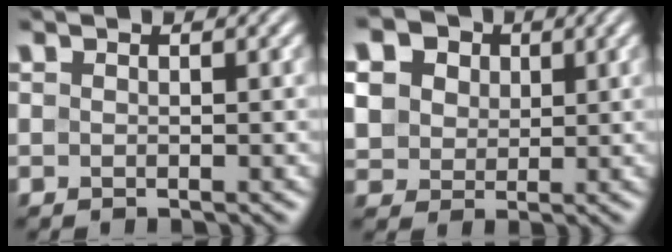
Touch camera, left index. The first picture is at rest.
{"total": 11.4, "force": [4.5, 8.9, 5.4], "torque": [-0.137, 0.027, 0.078]}